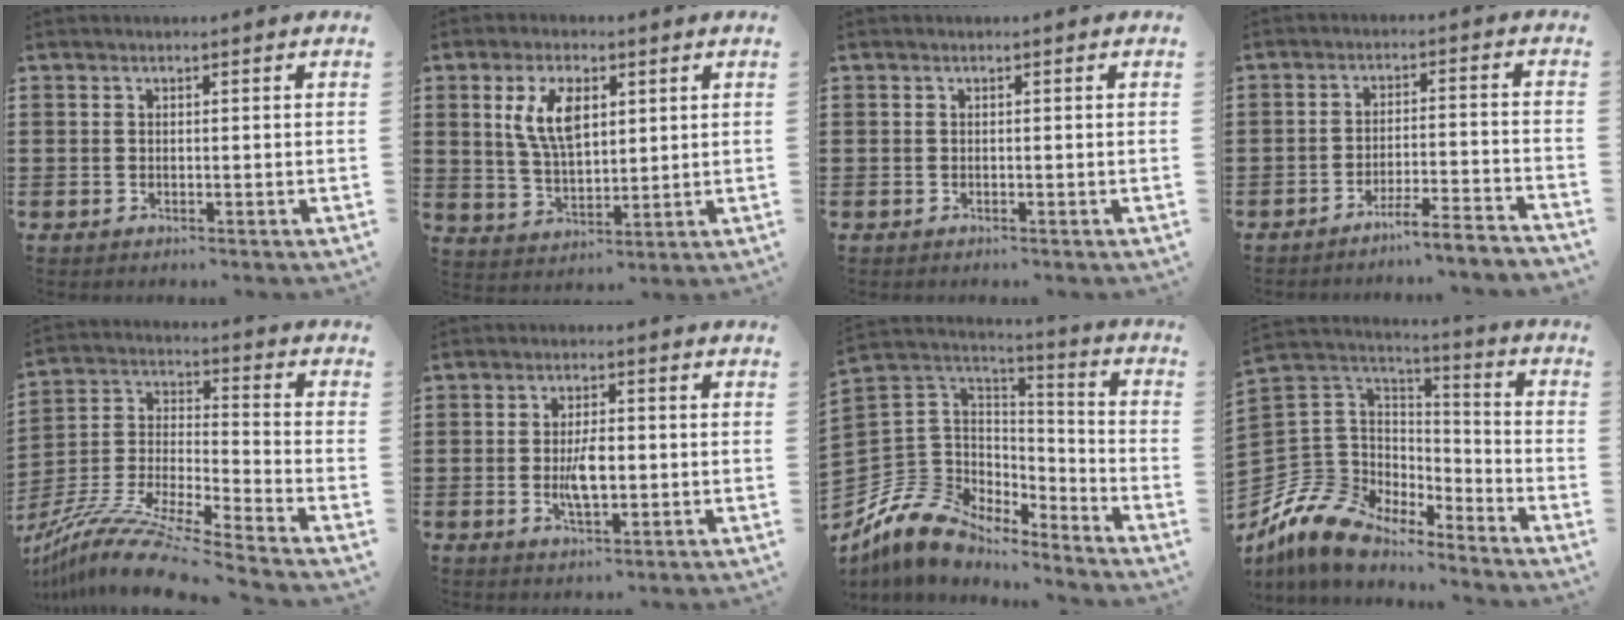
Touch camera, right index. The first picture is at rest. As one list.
[{"total": 7.9, "force": [2.7, 3.9, 6.4], "torque": [-0.128, 0.008, 0.046]}, {"total": 0.0}, {"total": 4.8, "force": [-4.4, -0.7, 1.8], "torque": [-0.029, -0.013, -0.085]}, {"total": 10.8, "force": [-9.6, -0.3, 5.0], "torque": [-0.113, -0.007, -0.200]}, {"total": 4.8, "force": [-0.5, 1.9, 4.4], "torque": [-0.086, -0.007, -0.014]}, {"total": 10.3, "force": [-6.5, 7.5, 2.7], "torque": [-0.101, 0.005, -0.127]}, {"total": 10.5, "force": [-7.7, 6.8, 2.4], "torque": [-0.101, 0.001, -0.154]}]